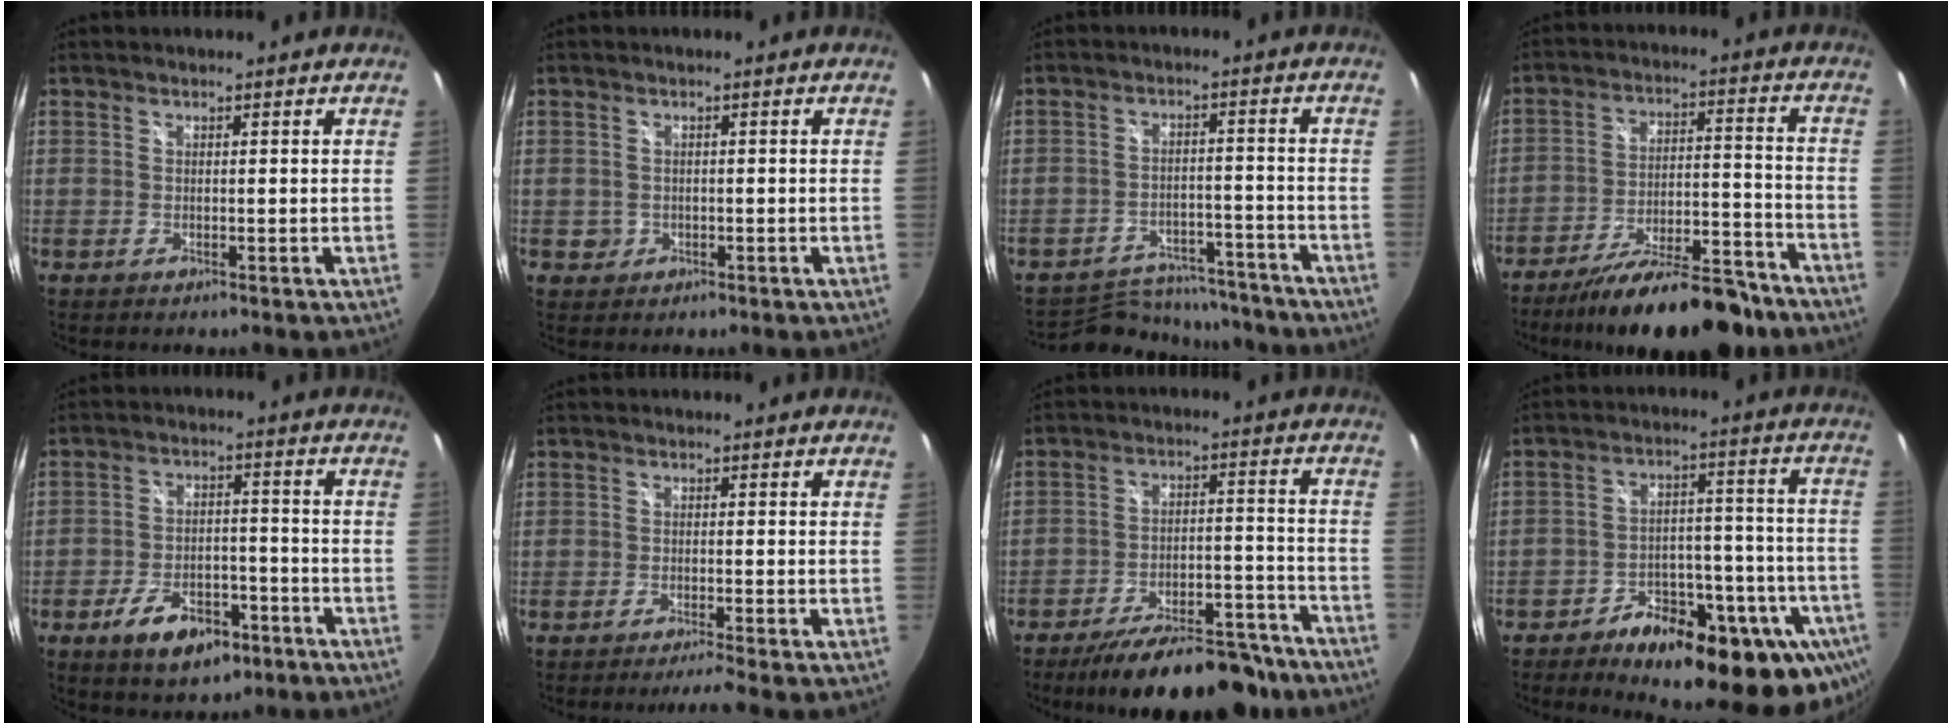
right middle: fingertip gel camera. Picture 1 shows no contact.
{"total": 1.8, "force": [-0.3, 1.8, 0.3], "torque": [-0.004, -0.002, -0.003]}
{"total": 13.5, "force": [-12.5, 4.5, 2.7], "torque": [-0.062, 0.022, -0.163]}
{"total": 19.7, "force": [-16.1, 5.2, 10.1], "torque": [-0.168, -0.010, -0.230]}
{"total": 10.5, "force": [-6.1, 5.3, 6.7], "torque": [-0.136, 0.007, -0.089]}
{"total": 3.2, "force": [-2.8, -1.1, 1.2], "torque": [-0.026, -0.009, -0.049]}
{"total": 19.4, "force": [-16.3, 5.8, 8.8], "torque": [-0.146, 0.005, -0.218]}
{"total": 25.3, "force": [-16.0, 11.2, 16.1], "torque": [-0.213, 0.009, -0.206]}